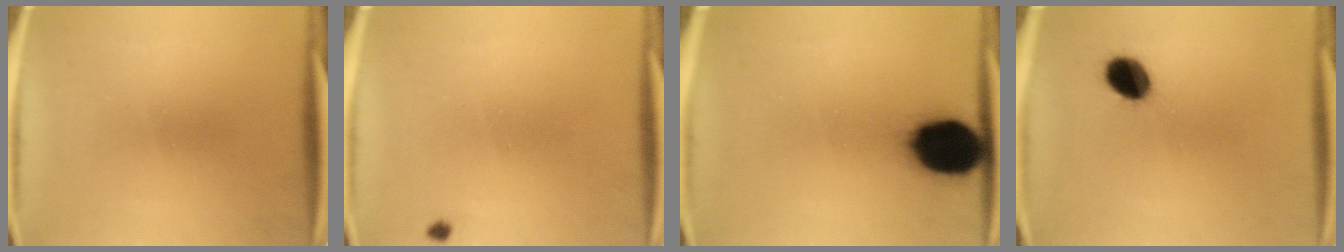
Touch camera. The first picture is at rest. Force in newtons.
{"total": 0.7}
{"total": 17.2}
{"total": 6.9}